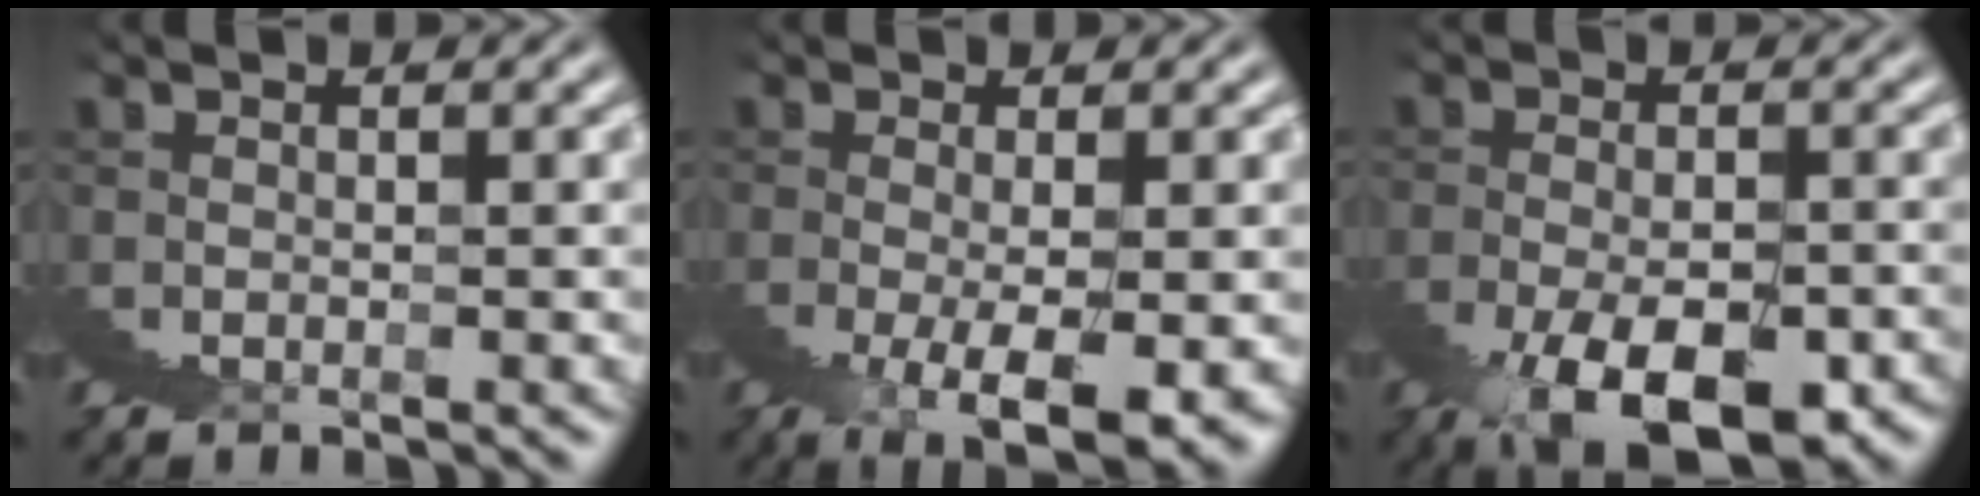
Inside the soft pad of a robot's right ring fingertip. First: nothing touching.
{"total": 3.8, "force": [-0.4, -0.4, 3.8], "torque": [-0.043, -0.004, -0.001]}
{"total": 5.0, "force": [-3.0, 0.9, 3.9], "torque": [-0.047, -0.006, -0.041]}